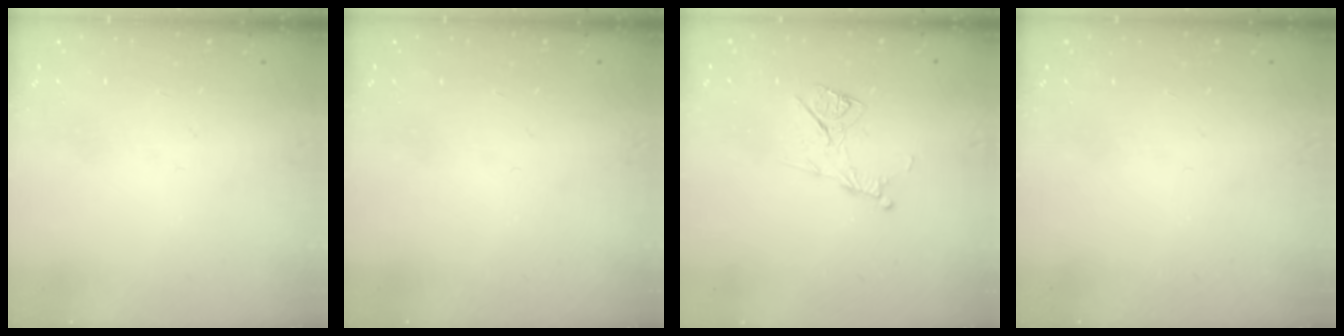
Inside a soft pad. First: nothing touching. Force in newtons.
{"total": 0.0}
{"total": 9.2, "press": 9.2, "slide": 0.2}
{"total": 0.0}